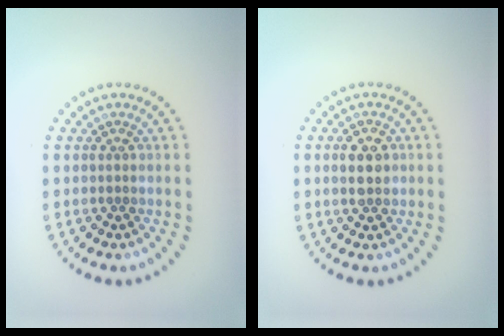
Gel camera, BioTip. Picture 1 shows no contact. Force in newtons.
{"total": 2.9, "press": 2.9, "slide": 0.1}